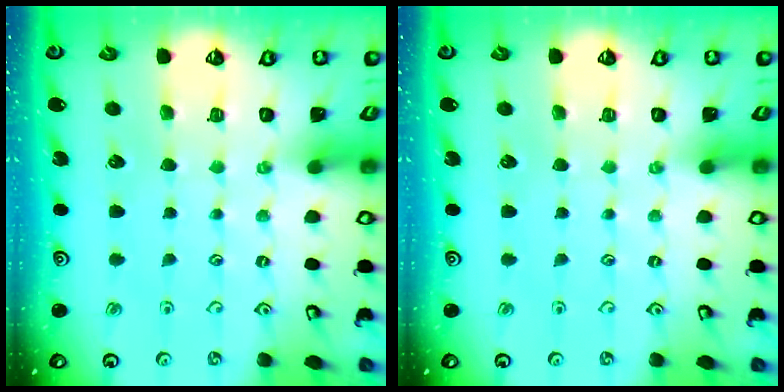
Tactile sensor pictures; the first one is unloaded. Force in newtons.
{"total": 0.0}